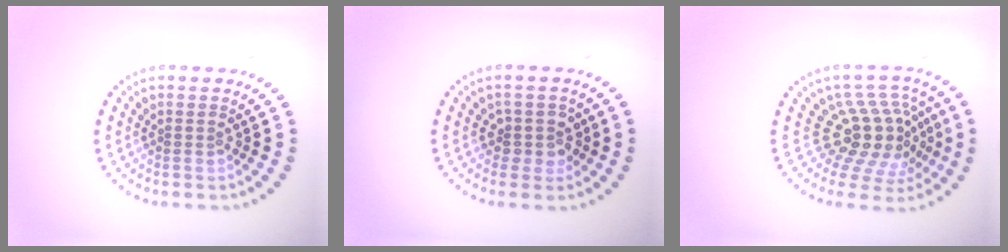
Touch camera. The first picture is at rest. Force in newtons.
{"total": 2.1, "press": 1.7, "slide": 1.3}
{"total": 5.3, "press": 3.9, "slide": 3.6}